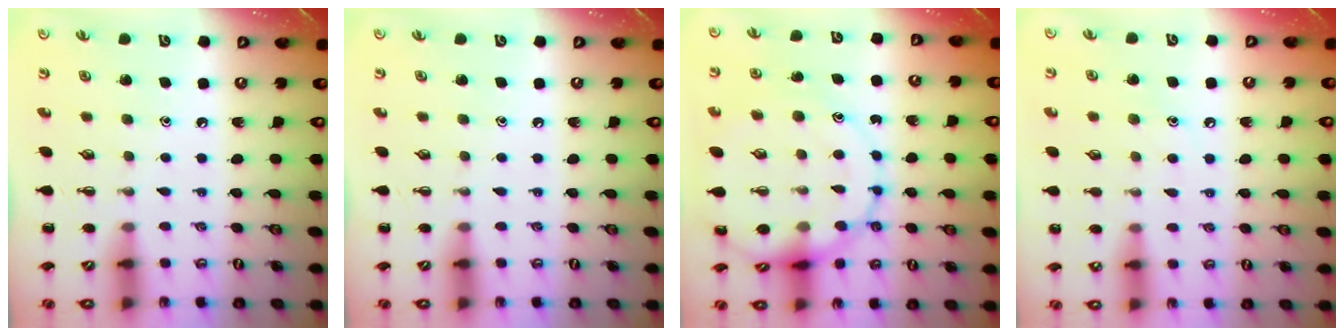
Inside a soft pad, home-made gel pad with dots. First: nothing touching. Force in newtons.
{"total": 0.0}
{"total": 14.6, "press": 14.6, "slide": 1.3}
{"total": 7.5, "press": 7.3, "slide": 1.8}